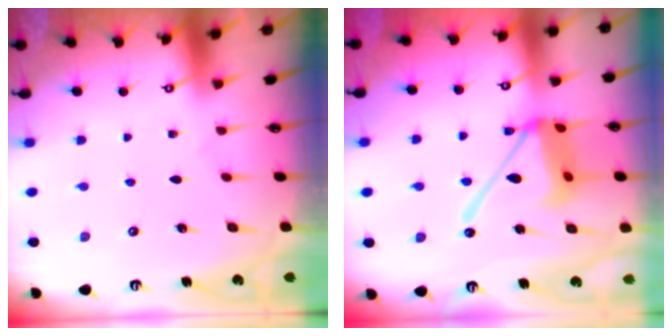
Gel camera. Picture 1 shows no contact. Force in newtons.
{"total": 16.9, "press": 16.8, "slide": 1.9}